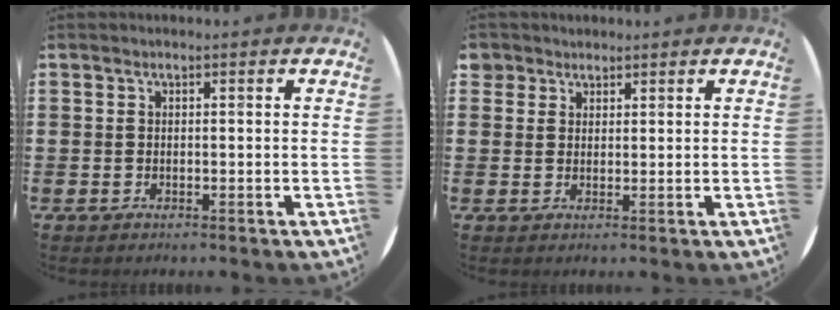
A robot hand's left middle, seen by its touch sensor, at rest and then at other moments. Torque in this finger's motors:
{"motor_torque": [0.09, -0.09, 0.00, 0.04]}